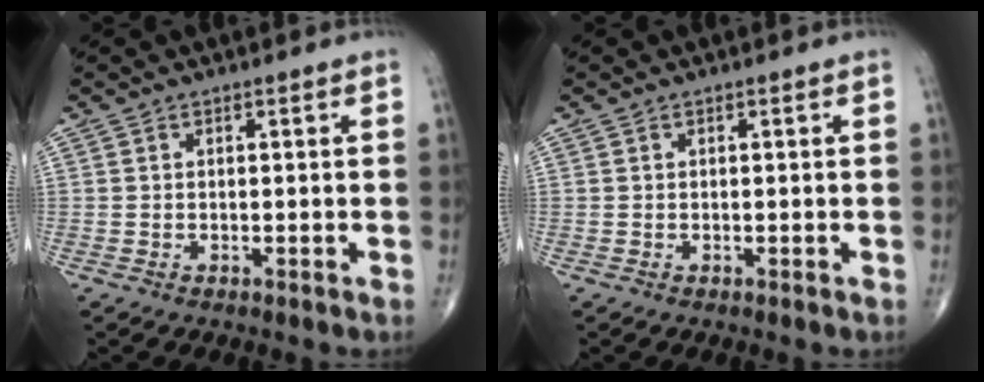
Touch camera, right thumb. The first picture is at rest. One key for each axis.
{"total": 0.0}